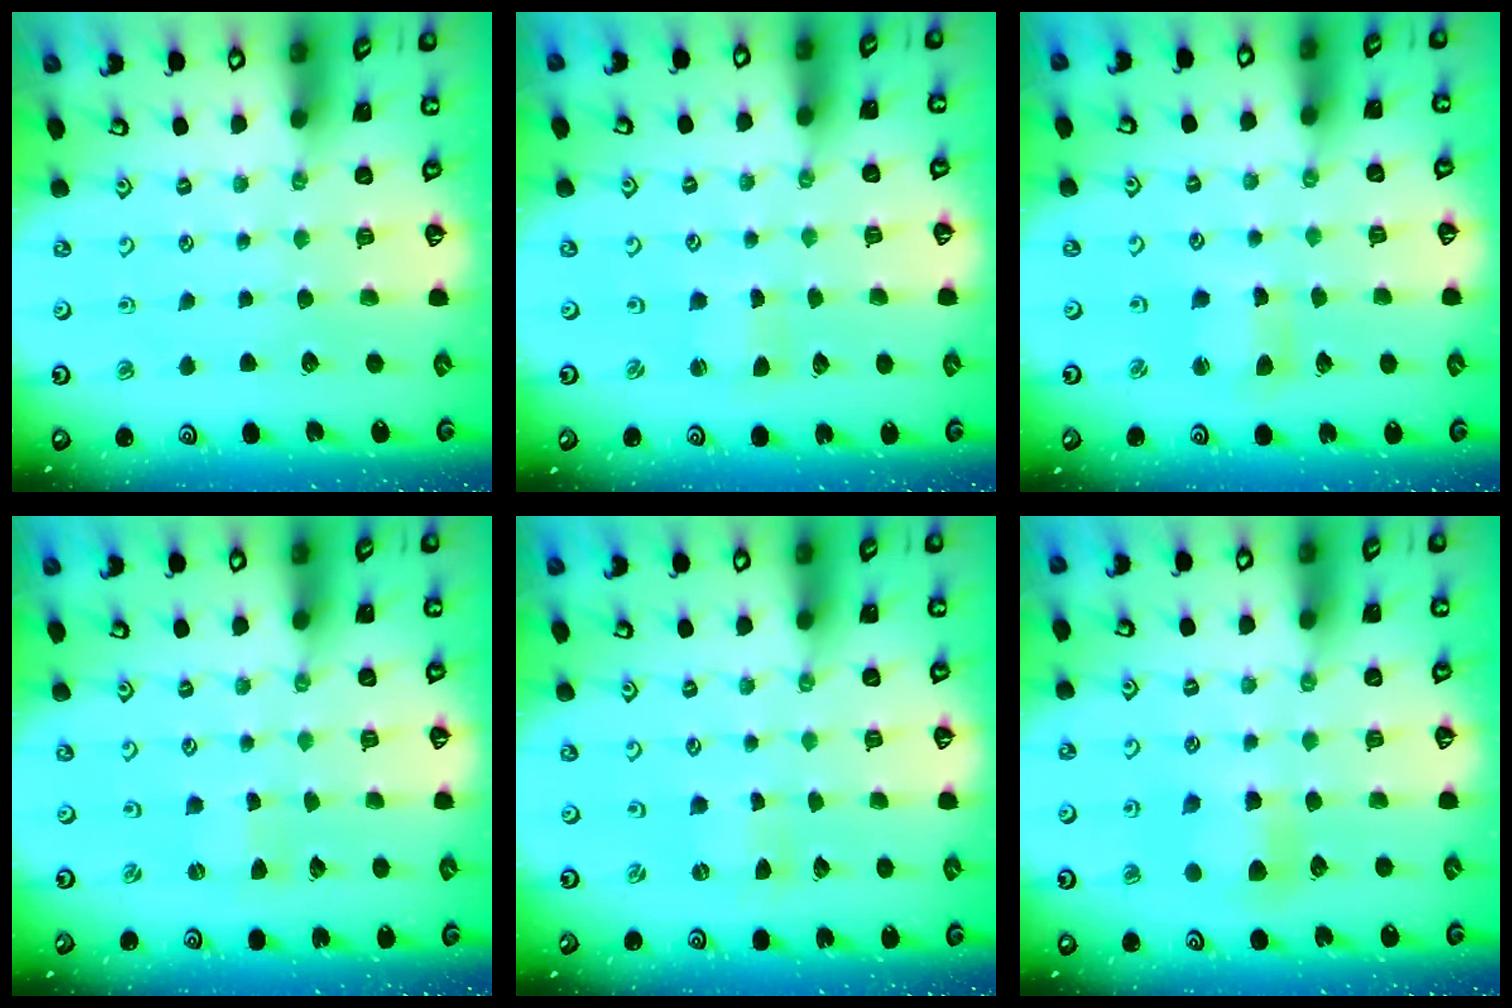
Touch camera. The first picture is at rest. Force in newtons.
{"total": 1.0, "press": 1.0, "slide": 0.0}
{"total": 3.9, "press": 3.9, "slide": 0.4}
{"total": 0.0}
{"total": 0.0}
{"total": 5.7, "press": 5.7, "slide": 0.3}